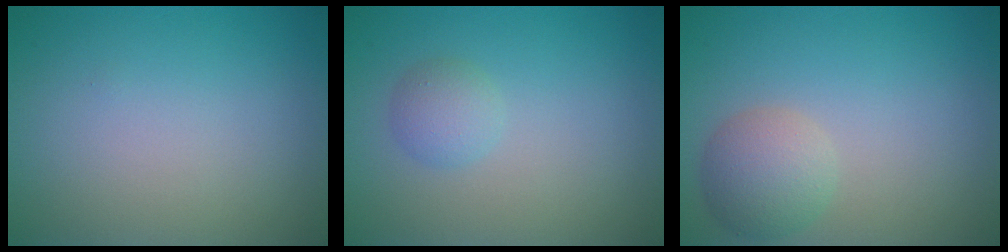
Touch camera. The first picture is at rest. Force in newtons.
{"total": 1.7, "press": 1.7, "slide": 0.1}
{"total": 3.3, "press": 3.2, "slide": 0.3}